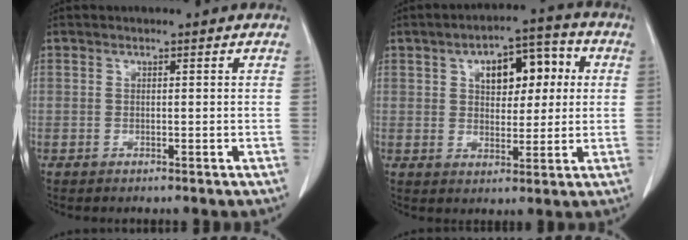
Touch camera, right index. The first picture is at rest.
{"total": 10.9, "force": [2.8, 5.9, 8.7], "torque": [-0.131, 0.034, 0.046]}